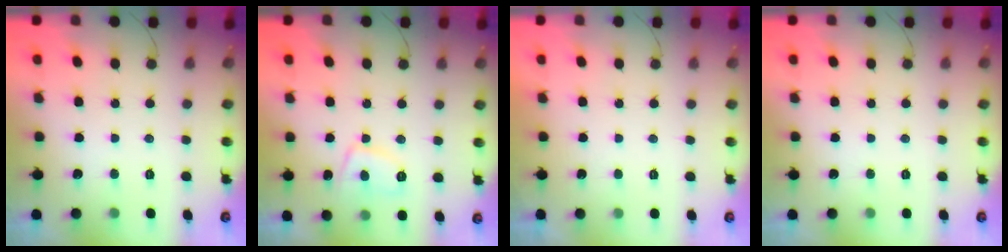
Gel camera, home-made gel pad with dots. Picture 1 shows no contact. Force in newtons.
{"total": 6.9, "press": 6.9, "slide": 0.9}
{"total": 2.3, "press": 2.3, "slide": 0.4}
{"total": 0.0}